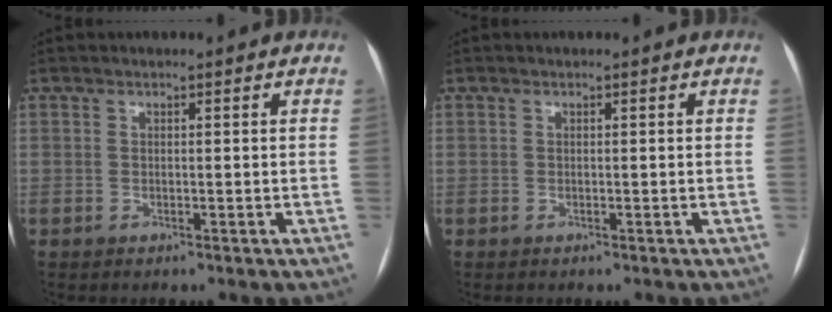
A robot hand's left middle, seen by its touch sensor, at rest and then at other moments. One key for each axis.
{"total": 0.0}